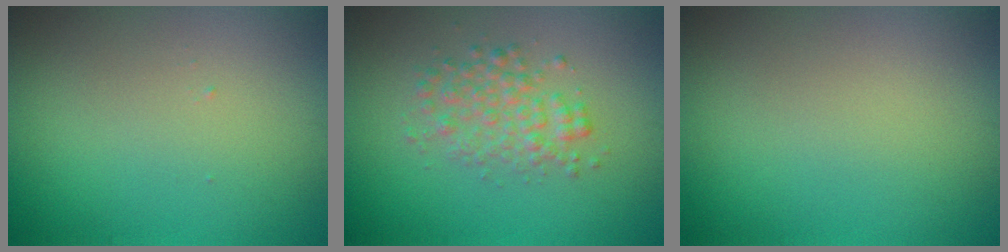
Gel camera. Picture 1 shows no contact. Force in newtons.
{"total": 2.8, "press": 2.8, "slide": 0.0}
{"total": 0.0}